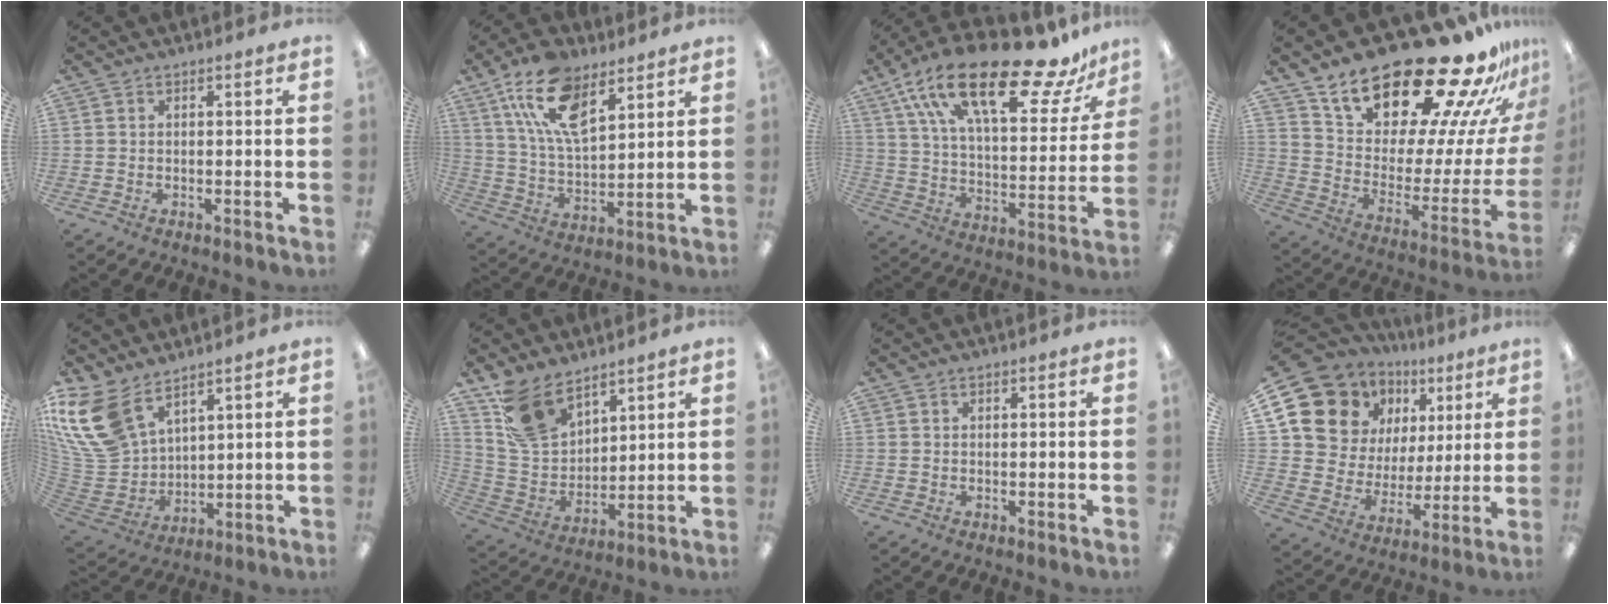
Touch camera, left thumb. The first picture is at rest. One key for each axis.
{"total": 15.7, "fx": 8.9, "fy": 7.7, "fz": 10.4, "tx": -0.199, "ty": -0.024, "tz": 0.163}
{"total": 27.0, "fx": 17.8, "fy": 9.2, "fz": 18.1, "tx": -0.295, "ty": -0.105, "tz": 0.293}
{"total": 27.2, "fx": 21.8, "fy": 9.3, "fz": 13.4, "tx": -0.184, "ty": -0.178, "tz": 0.373}
{"total": 16.7, "fx": 10.3, "fy": 10.2, "fz": 8.4, "tx": -0.220, "ty": -0.054, "tz": 0.197}
{"total": 12.8, "fx": 9.4, "fy": 7.0, "fz": 5.1, "tx": -0.113, "ty": -0.046, "tz": 0.186}
{"total": 0.0}
{"total": 17.8, "fx": 9.3, "fy": 13.7, "fz": 6.5, "tx": -0.136, "ty": -0.058, "tz": 0.193}